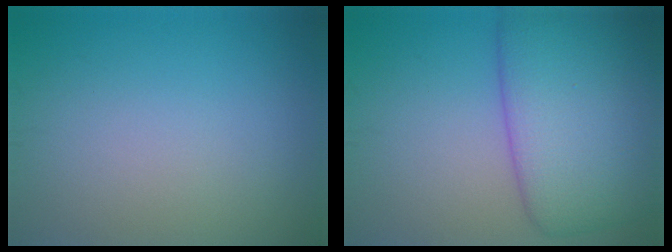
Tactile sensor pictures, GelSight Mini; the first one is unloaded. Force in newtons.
{"total": 8.5, "press": 8.5, "slide": 0.4}